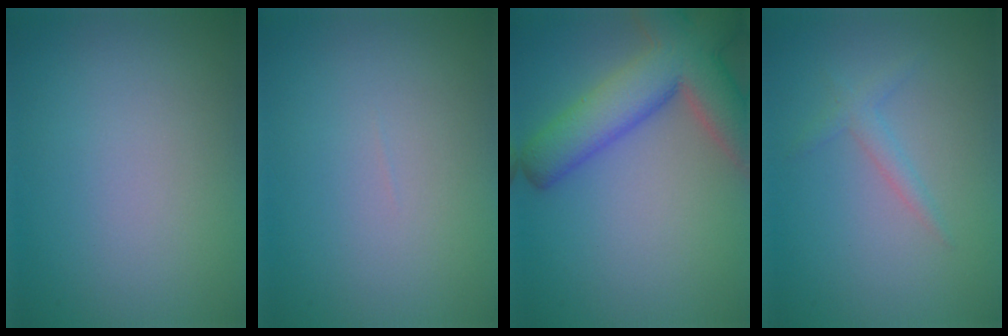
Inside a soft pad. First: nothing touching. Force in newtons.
{"total": 0.0}
{"total": 8.2, "press": 8.2, "slide": 0.5}
{"total": 1.3, "press": 1.3, "slide": 0.1}